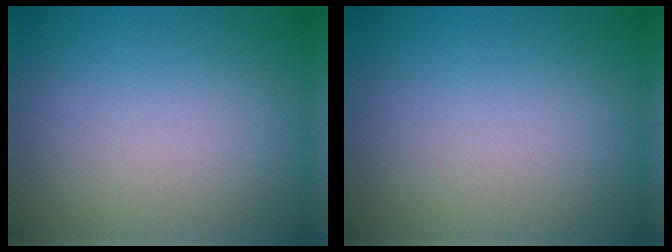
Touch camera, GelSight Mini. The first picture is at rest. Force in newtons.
{"total": 0.0}